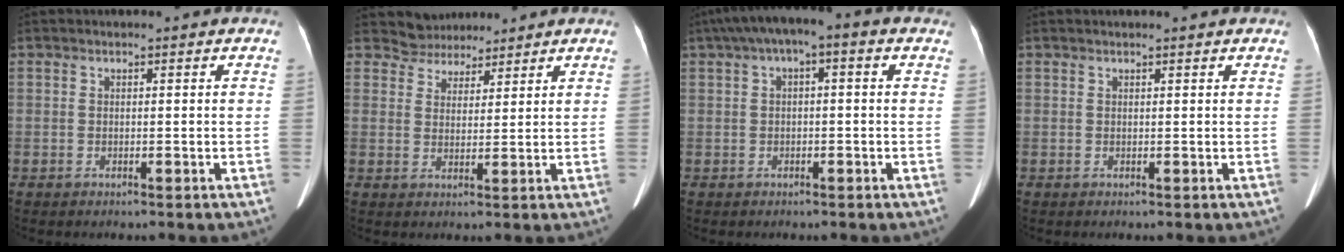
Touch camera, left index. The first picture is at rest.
{"total": 4.4, "force": [4.0, 1.8, -0.6], "torque": [0.008, 0.016, 0.069]}
{"total": 6.7, "force": [2.8, 2.0, 5.8], "torque": [-0.102, 0.043, 0.035]}
{"total": 2.8, "force": [2.6, 0.0, 1.1], "torque": [-0.014, 0.018, 0.032]}